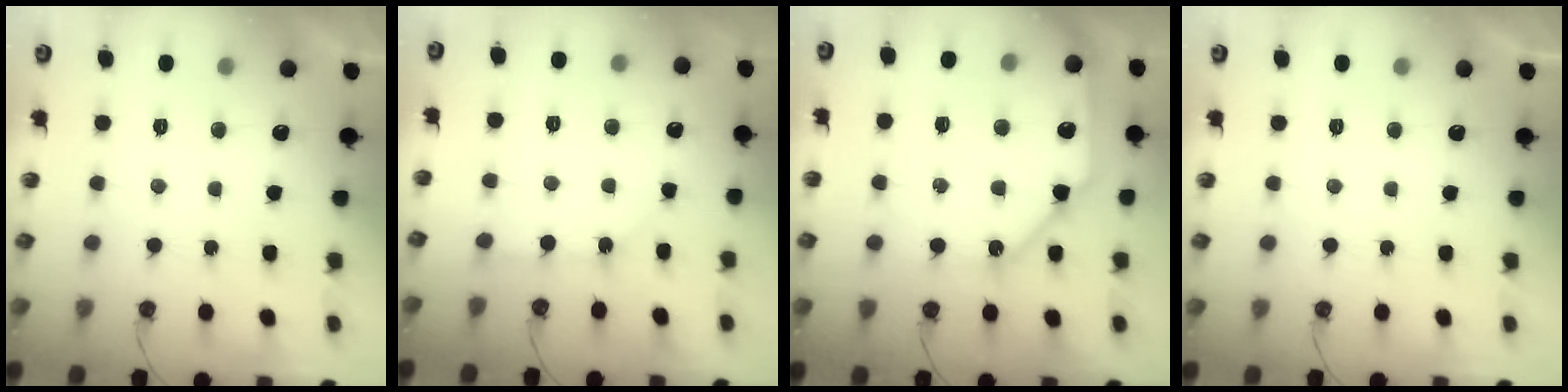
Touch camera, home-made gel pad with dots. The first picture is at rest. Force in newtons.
{"total": 3.3, "press": 3.3, "slide": 0.3}
{"total": 15.9, "press": 15.9, "slide": 1.3}
{"total": 0.0}